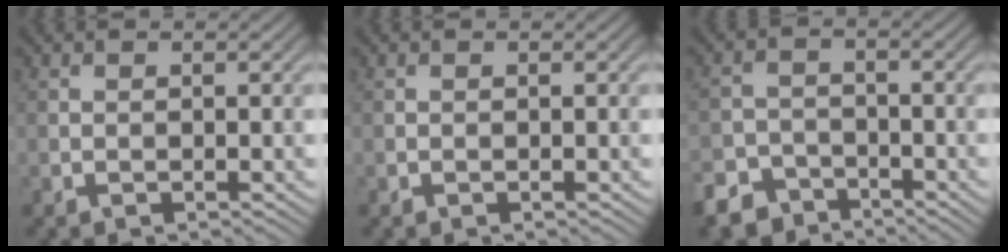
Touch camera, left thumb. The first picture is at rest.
{"total": 0.0}
{"total": 5.4, "force": [-4.3, 3.0, 1.4], "torque": [-0.026, -0.005, -0.084]}